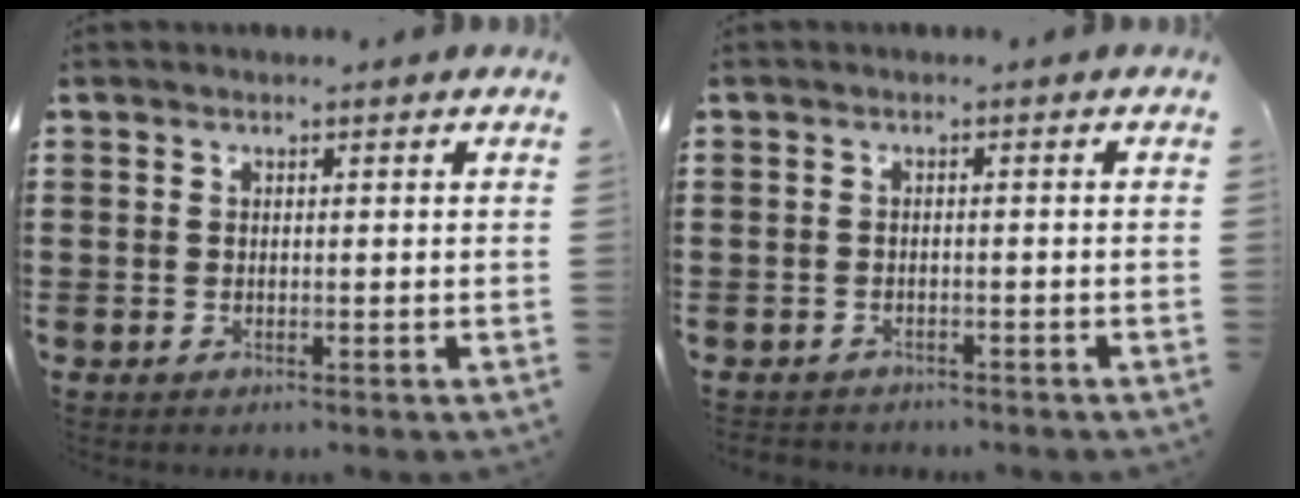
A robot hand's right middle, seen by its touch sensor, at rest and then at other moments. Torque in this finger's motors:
{"motor_torque": [2.14, 0.00, 0.04, 0.04]}